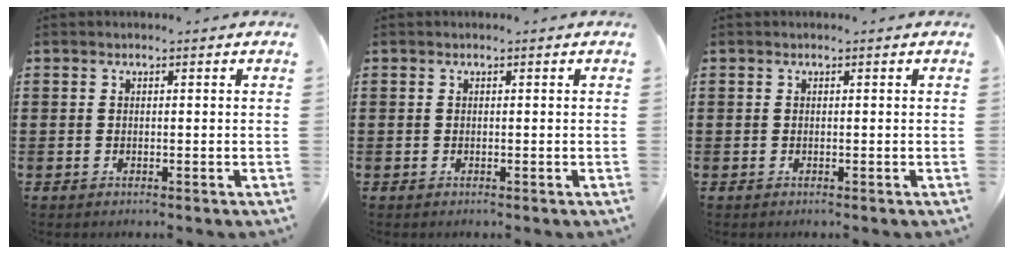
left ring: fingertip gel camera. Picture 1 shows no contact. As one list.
[{"total": 0.0}, {"total": 0.0}]